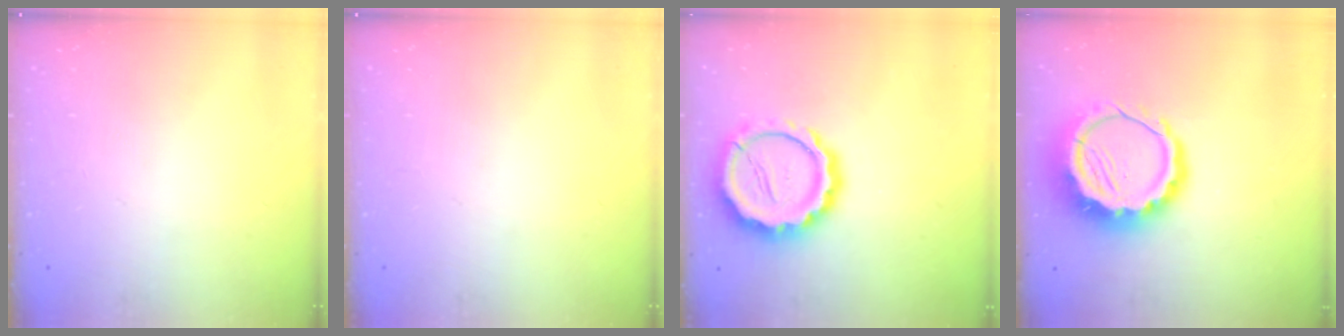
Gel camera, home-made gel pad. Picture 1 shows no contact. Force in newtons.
{"total": 0.0}
{"total": 15.6, "press": 15.4, "slide": 2.8}
{"total": 13.2, "press": 12.8, "slide": 3.3}